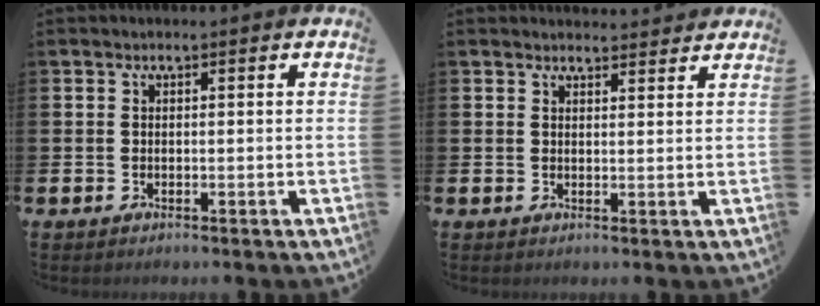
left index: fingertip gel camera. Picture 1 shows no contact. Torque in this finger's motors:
{"motor_torque": [-0.18, -0.40, -0.31, -0.06]}